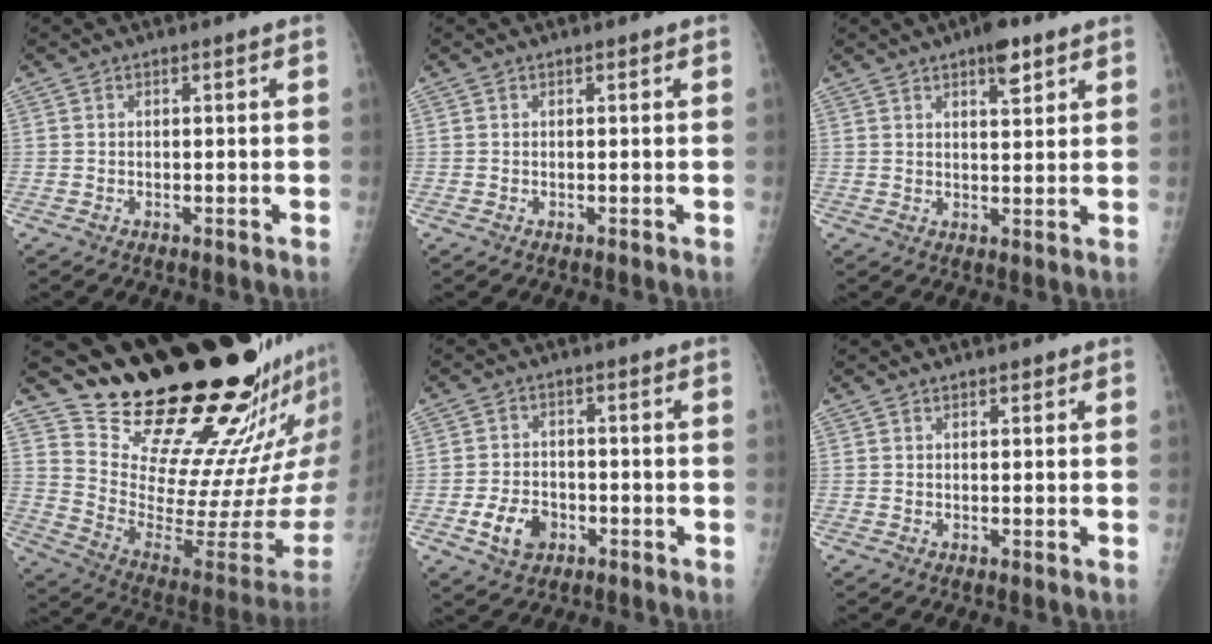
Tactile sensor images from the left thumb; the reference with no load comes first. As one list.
[{"total": 0.0}, {"total": 5.5, "force": [3.4, 1.9, 3.9], "torque": [-0.044, -0.015, 0.047]}, {"total": 25.6, "force": [20.9, 5.1, 13.9], "torque": [-0.168, -0.190, 0.321]}, {"total": 6.2, "force": [-2.5, 4.5, 3.4], "torque": [-0.049, 0.012, -0.040]}, {"total": 1.0, "force": [0.7, 0.5, 0.5], "torque": [-0.005, -0.002, 0.008]}]